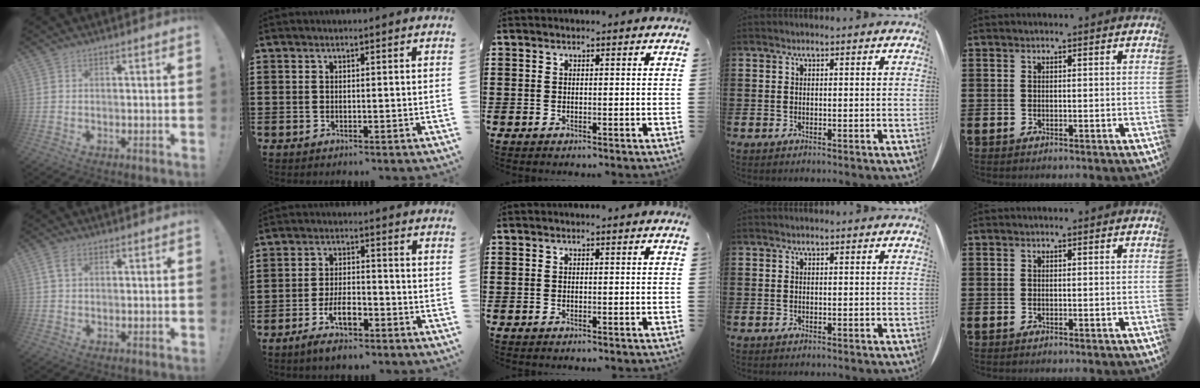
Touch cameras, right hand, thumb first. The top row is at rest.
{"thumb": {"total": 3.9, "force": [1.7, 2.1, 2.8], "torque": [-0.053, 0.003, 0.033]}, "index": {"total": 6.1, "force": [-3.6, 2.3, 4.3], "torque": [-0.089, 0.003, -0.069]}}